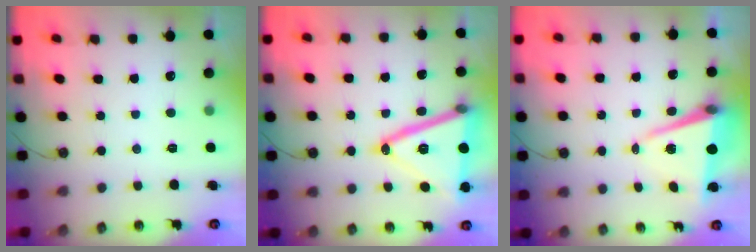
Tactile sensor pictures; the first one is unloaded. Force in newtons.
{"total": 22.6, "press": 22.4, "slide": 3.3}
{"total": 7.4, "press": 6.4, "slide": 3.8}